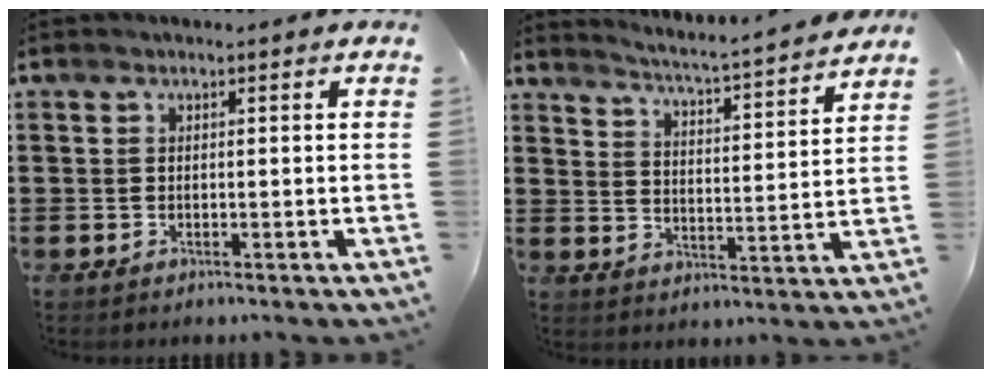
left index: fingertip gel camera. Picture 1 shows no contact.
{"total": 4.1, "force": [3.9, -1.1, 0.9], "torque": [-0.040, -0.043, 0.058]}